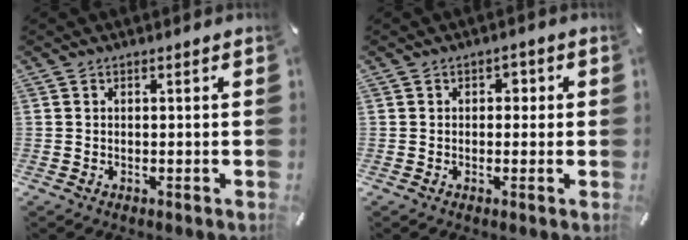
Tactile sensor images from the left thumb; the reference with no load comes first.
{"total": 1.9, "force": [-0.2, 1.5, 1.0], "torque": [-0.015, 0.007, -0.010]}